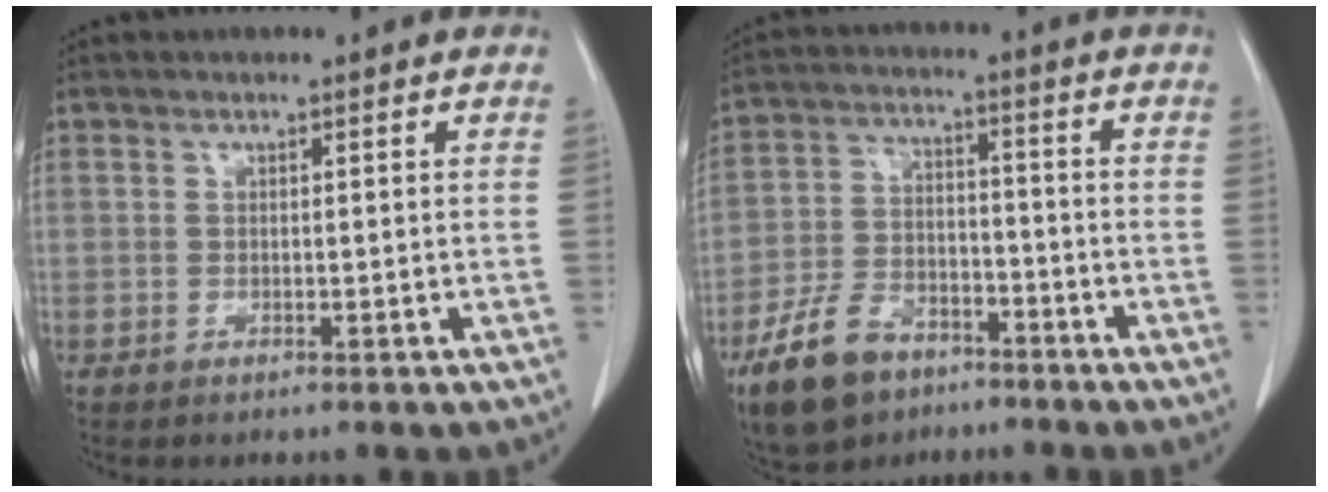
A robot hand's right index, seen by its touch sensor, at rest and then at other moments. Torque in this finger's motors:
{"motor_torque": [-0.08, -0.28, -0.38, -0.18]}